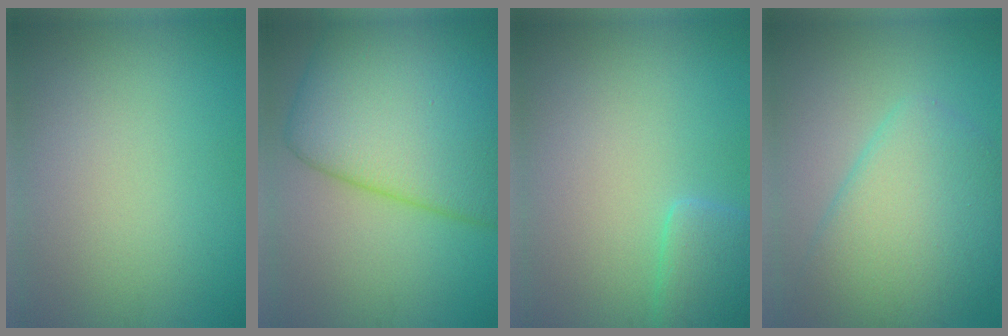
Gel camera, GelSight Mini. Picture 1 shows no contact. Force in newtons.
{"total": 13.6, "press": 13.6, "slide": 0.4}
{"total": 2.6, "press": 2.6, "slide": 0.2}
{"total": 7.4, "press": 7.4, "slide": 0.4}